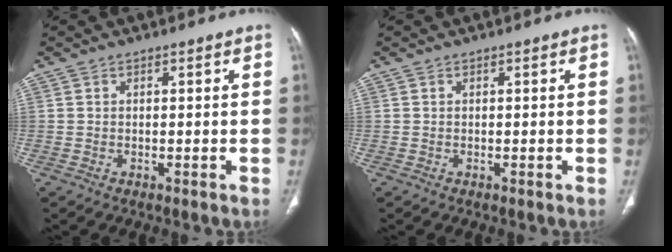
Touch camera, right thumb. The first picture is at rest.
{"total": 0.0}